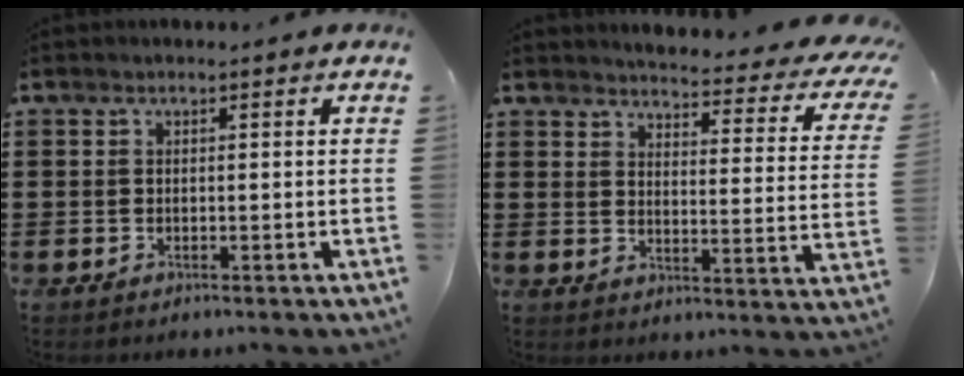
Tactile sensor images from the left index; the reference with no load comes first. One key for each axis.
{"total": 3.6, "fx": 3.3, "fy": 0.0, "fz": 1.4, "tx": -0.031, "ty": -0.038, "tz": 0.046}